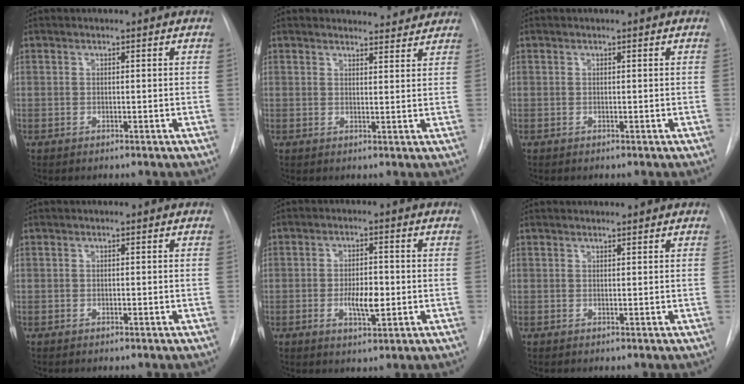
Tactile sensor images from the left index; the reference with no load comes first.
{"total": 4.6, "force": [4.5, 1.2, 0.0], "torque": [0.005, -0.006, 0.041]}
{"total": 0.0}
{"total": 0.8, "force": [-0.8, 0.0, -0.1], "torque": [0.001, -0.006, -0.012]}
{"total": 5.2, "force": [-1.8, 1.8, 4.6], "torque": [-0.080, -0.008, -0.025]}
{"total": 0.6, "force": [0.6, 0.0, 0.0], "torque": [-0.005, 0.003, 0.012]}